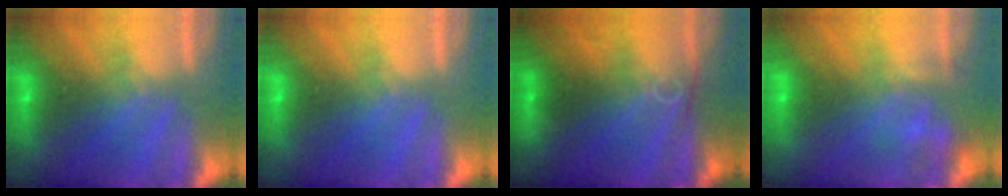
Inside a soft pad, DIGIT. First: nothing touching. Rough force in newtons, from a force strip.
{"total": 0.0}
{"total": 2.6}
{"total": 2.2}